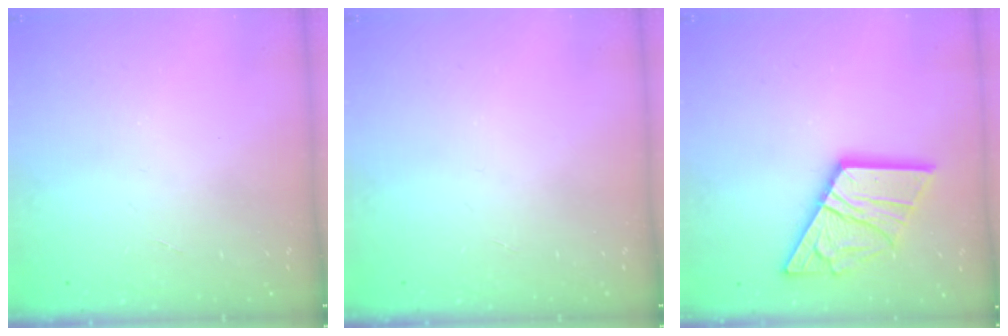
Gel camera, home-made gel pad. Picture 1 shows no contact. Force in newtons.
{"total": 0.0}
{"total": 18.4, "press": 18.3, "slide": 1.9}